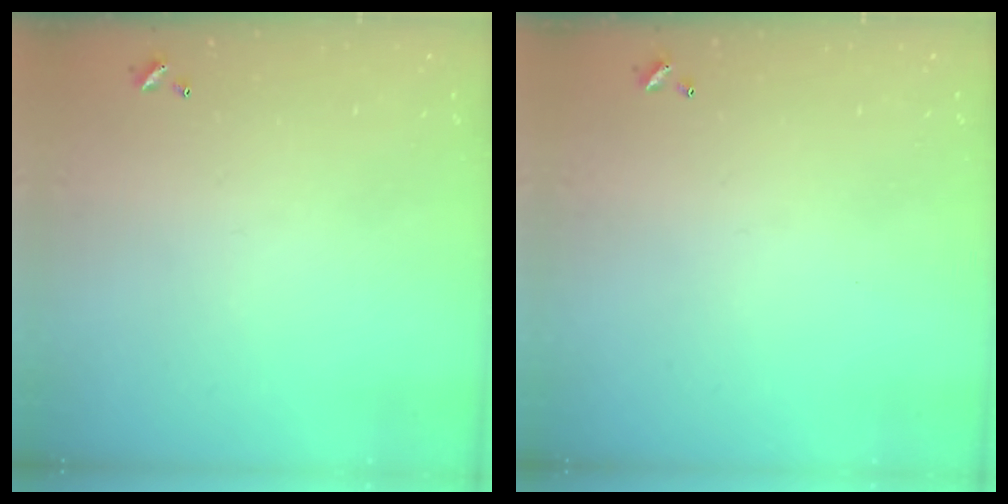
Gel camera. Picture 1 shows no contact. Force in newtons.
{"total": 0.0}